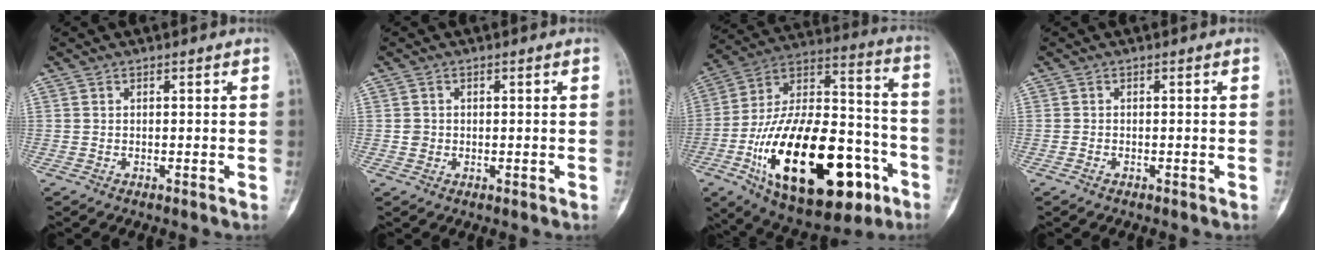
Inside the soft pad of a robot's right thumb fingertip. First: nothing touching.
{"total": 1.5, "force": [-0.1, 1.4, 0.4], "torque": [-0.004, 0.004, 0.000]}
{"total": 35.2, "force": [-13.1, 16.8, 28.0], "torque": [-0.476, 0.049, -0.194]}
{"total": 0.7, "force": [-0.5, 0.5, 0.3], "torque": [-0.009, 0.002, -0.011]}